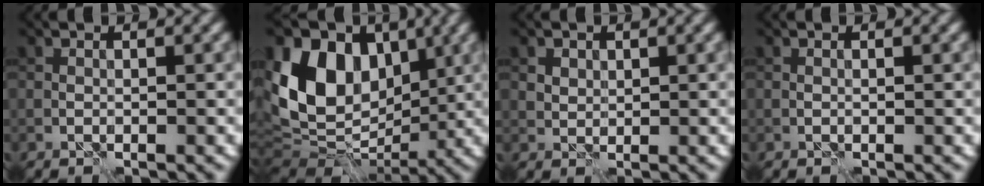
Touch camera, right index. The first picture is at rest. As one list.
[{"total": 14.3, "force": [2.7, 10.4, 9.3], "torque": [-0.159, 0.032, 0.056]}, {"total": 1.7, "force": [1.0, 1.3, 0.5], "torque": [-0.011, -0.002, 0.025]}, {"total": 0.0}]